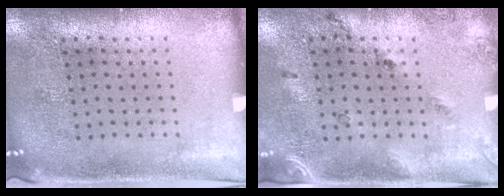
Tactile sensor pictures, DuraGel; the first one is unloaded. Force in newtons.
{"total": 1.7, "press": 1.1, "slide": 1.3}